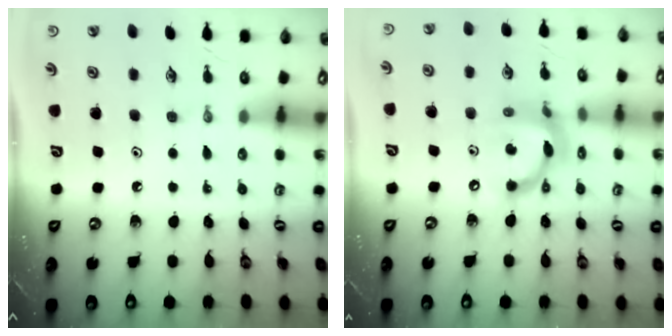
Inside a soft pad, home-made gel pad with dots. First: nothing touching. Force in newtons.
{"total": 13.2, "press": 13.2, "slide": 0.4}